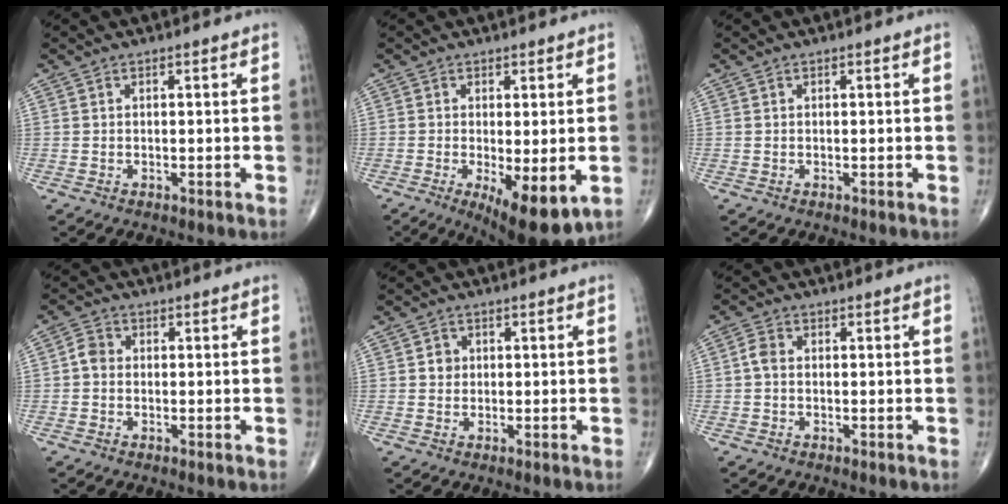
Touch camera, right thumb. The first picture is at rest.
{"total": 10.4, "force": [-3.0, 3.4, 9.3], "torque": [-0.135, -0.023, -0.036]}
{"total": 0.0}
{"total": 2.6, "force": [-0.3, 2.2, 1.4], "torque": [-0.016, 0.008, -0.013]}
{"total": 1.9, "force": [0.2, 1.8, 0.7], "torque": [0.002, 0.004, 0.002]}
{"total": 2.2, "force": [-0.2, 1.5, 1.6], "torque": [-0.029, 0.005, -0.009]}